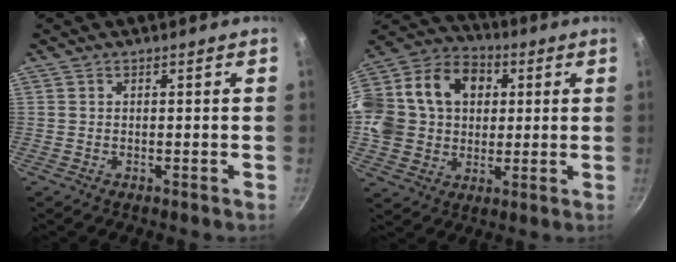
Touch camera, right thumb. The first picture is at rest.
{"total": 22.2, "force": [3.7, 17.8, 12.7], "torque": [-0.233, 0.042, 0.059]}